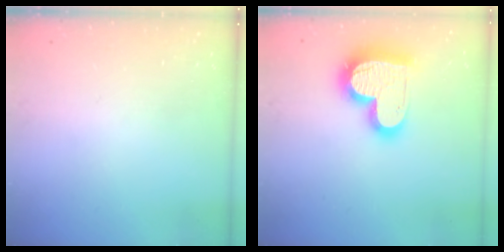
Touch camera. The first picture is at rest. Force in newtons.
{"total": 19.1, "press": 19.0, "slide": 1.6}